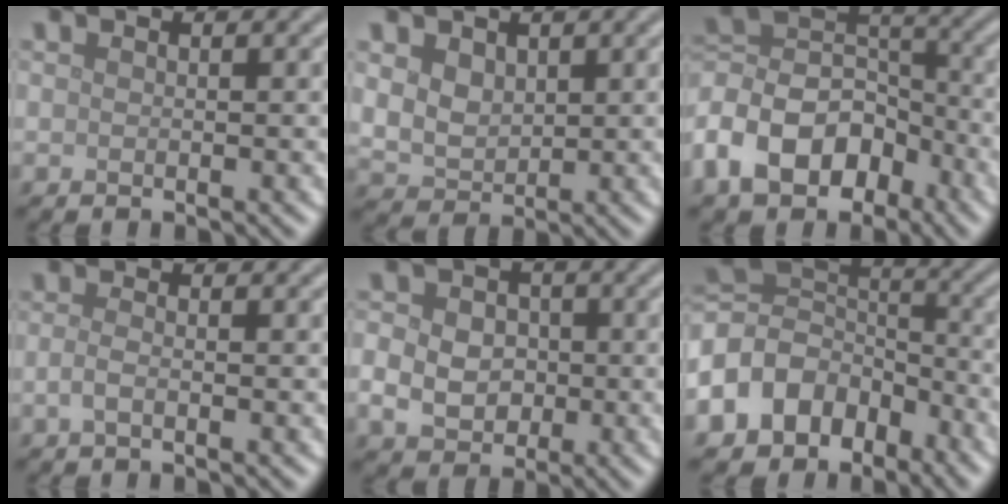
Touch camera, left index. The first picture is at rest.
{"total": 3.1, "force": [1.2, 2.3, 1.7], "torque": [-0.037, -0.001, 0.019]}
{"total": 9.6, "force": [-5.1, 6.3, 5.1], "torque": [-0.090, 0.010, -0.111]}
{"total": 1.4, "force": [-0.5, 0.5, 1.2], "torque": [-0.026, -0.002, -0.014]}
{"total": 6.1, "force": [-0.4, 5.2, 3.2], "torque": [-0.042, 0.008, -0.026]}
{"total": 8.8, "force": [-4.3, 6.5, 4.0], "torque": [-0.084, 0.004, -0.094]}